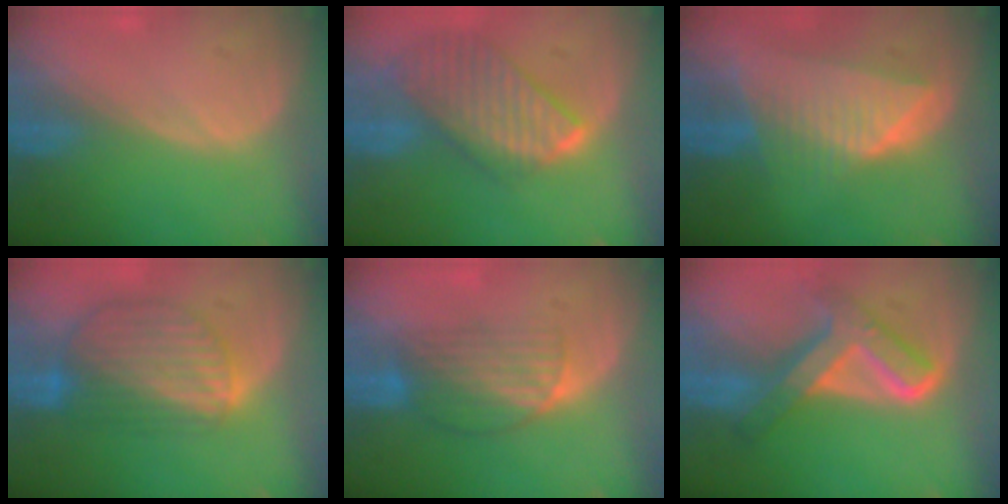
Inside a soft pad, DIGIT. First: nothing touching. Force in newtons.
{"total": 9.8, "press": 8.4, "slide": 5.0}
{"total": 8.4, "press": 7.6, "slide": 3.7}
{"total": 8.8, "press": 7.8, "slide": 4.2}
{"total": 6.5, "press": 5.7, "slide": 3.2}
{"total": 8.4, "press": 8.4, "slide": 0.7}